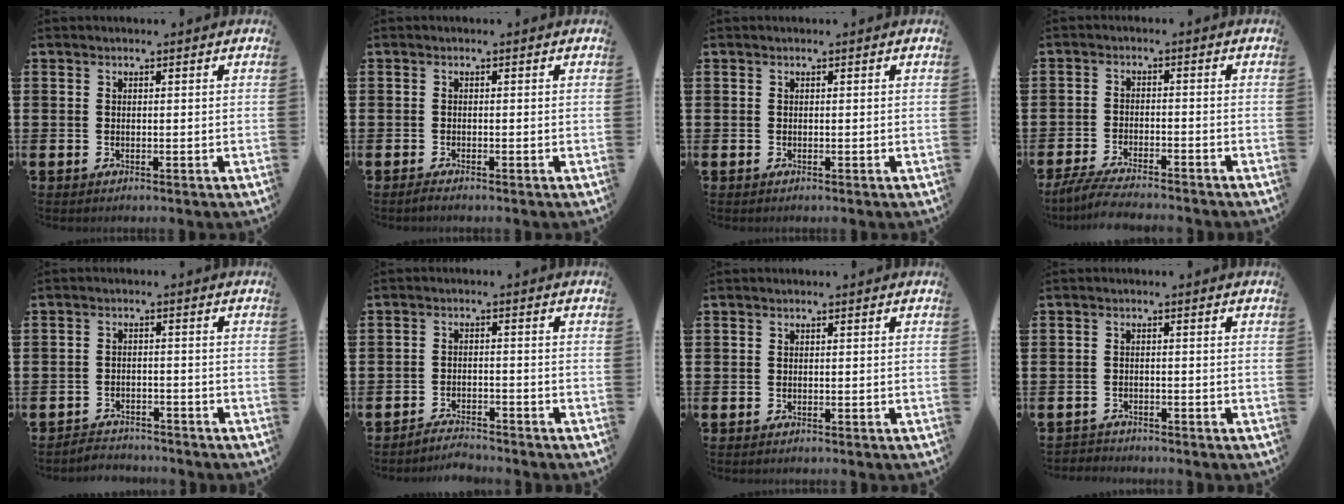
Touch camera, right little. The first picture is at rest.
{"total": 0.8, "force": [-0.5, 0.1, 0.5], "torque": [-0.010, -0.003, -0.010]}
{"total": 0.0}
{"total": 3.6, "force": [-3.4, 0.2, 1.2], "torque": [-0.034, -0.005, -0.071]}
{"total": 2.3, "force": [-2.2, 0.3, -0.4], "torque": [-0.002, 0.004, -0.052]}
{"total": 2.5, "force": [-2.4, 0.0, -0.1], "torque": [-0.006, 0.004, -0.053]}
{"total": 0.0}
{"total": 1.4, "force": [-1.4, 0.2, -0.2], "torque": [0.001, 0.003, -0.031]}